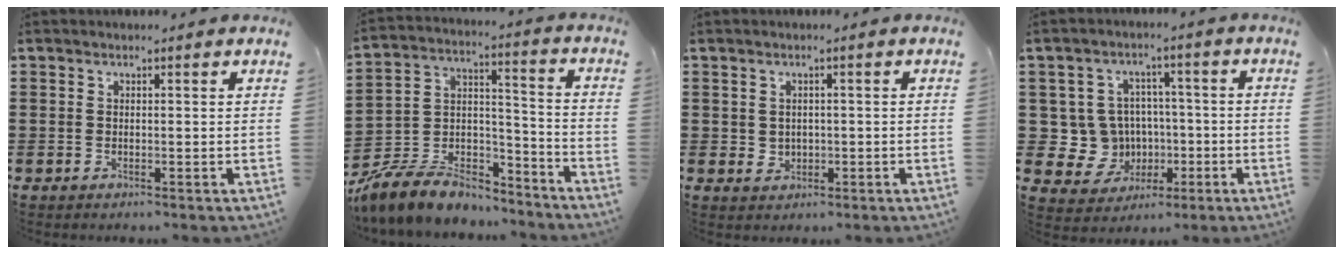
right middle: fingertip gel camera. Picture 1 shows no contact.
{"total": 9.4, "force": [-8.4, 3.1, 3.1], "torque": [-0.066, 0.021, -0.165]}
{"total": 1.8, "force": [0.4, 1.7, 0.3], "torque": [-0.012, 0.008, 0.005]}
{"total": 7.8, "force": [-0.5, 7.6, 1.7], "torque": [-0.062, 0.006, 0.001]}